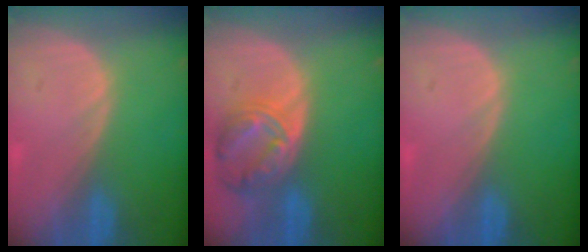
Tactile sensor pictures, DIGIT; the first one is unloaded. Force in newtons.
{"total": 8.2, "press": 7.1, "slide": 4.0}
{"total": 0.0}